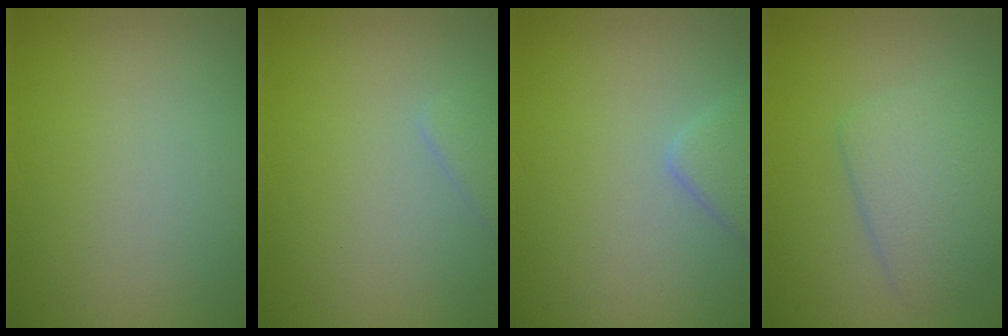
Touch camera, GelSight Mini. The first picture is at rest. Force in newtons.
{"total": 1.3, "press": 1.3, "slide": 0.1}
{"total": 2.3, "press": 2.3, "slide": 0.2}
{"total": 3.8, "press": 3.8, "slide": 0.1}